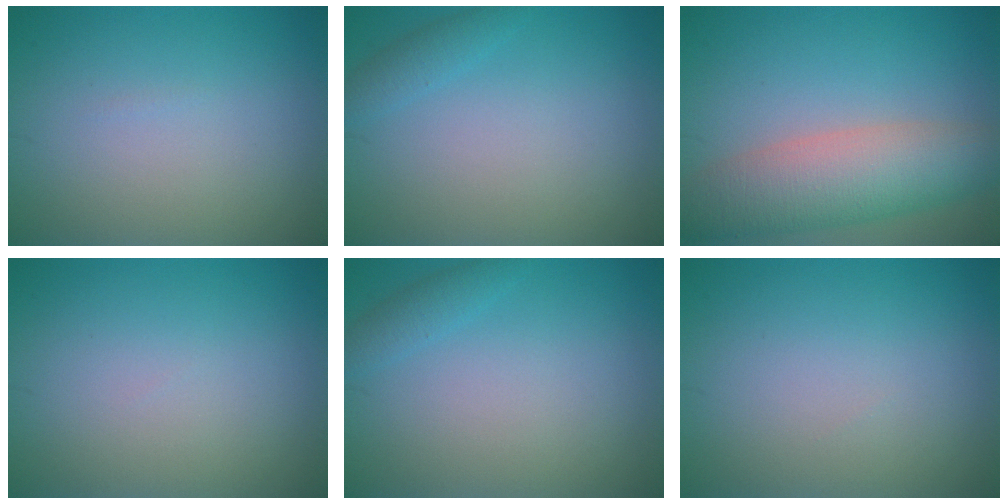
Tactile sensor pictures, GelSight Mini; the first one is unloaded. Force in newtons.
{"total": 1.3, "press": 1.3, "slide": 0.1}
{"total": 7.4, "press": 7.4, "slide": 0.2}
{"total": 0.0}
{"total": 1.3, "press": 1.3, "slide": 0.1}
{"total": 0.0}